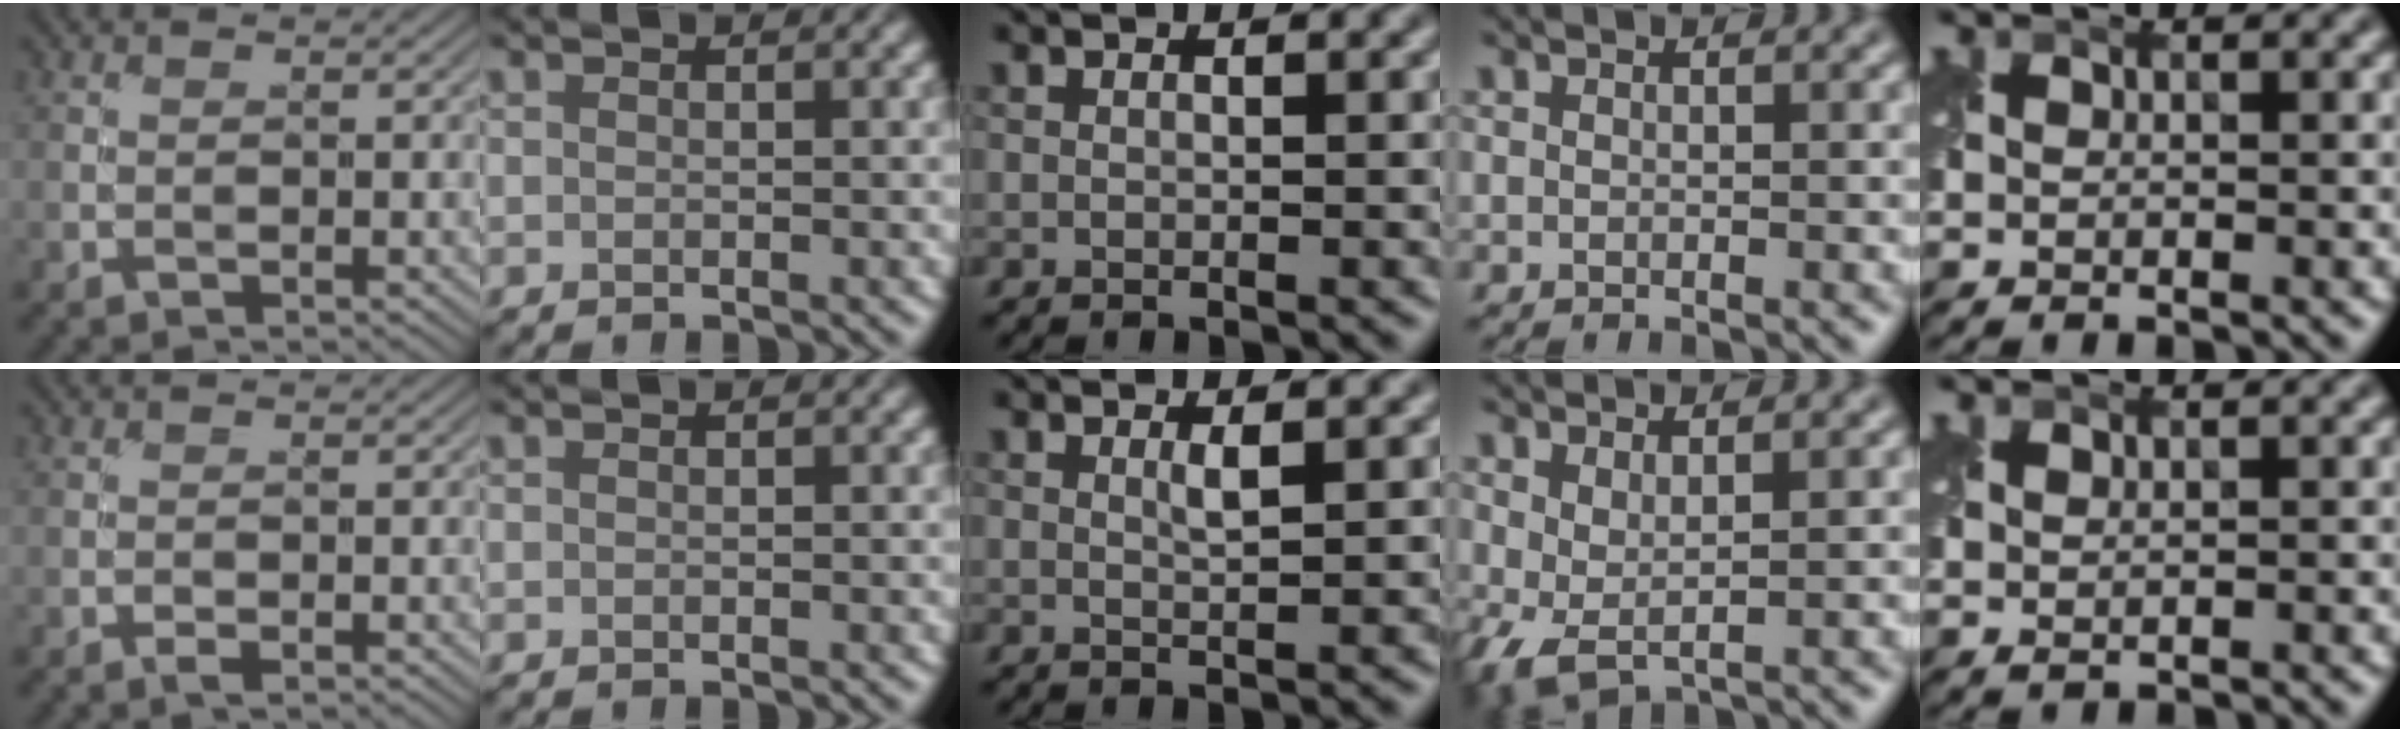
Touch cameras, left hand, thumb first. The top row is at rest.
{"thumb": {"total": 0.8, "force": [-0.4, 0.3, 0.6], "torque": [-0.008, 0.001, -0.009]}, "middle": {"total": 0.9, "force": [0.5, 0.1, 0.7], "torque": [-0.012, -0.001, 0.007]}, "ring": {"total": 2.6, "force": [0.5, 1.3, 2.2], "torque": [-0.056, -0.006, 0.012]}, "little": {"total": 0.7, "force": [0.6, 0.2, 0.4], "torque": [-0.012, -0.002, 0.015]}}